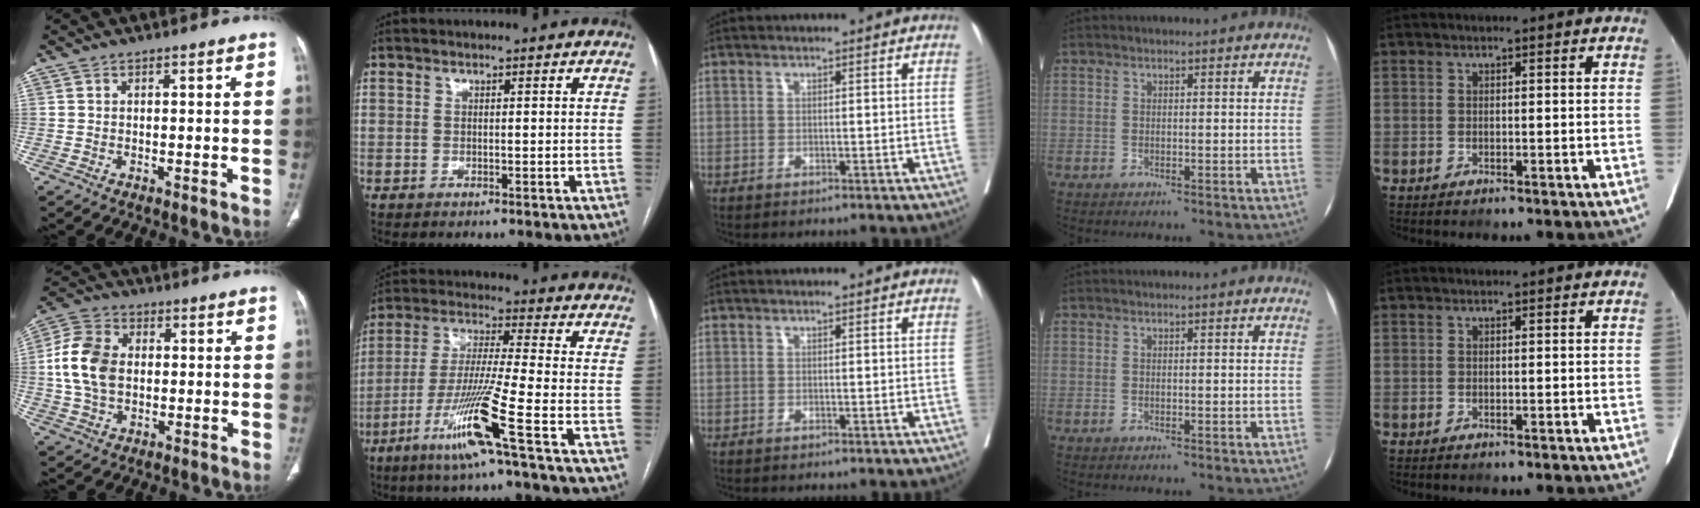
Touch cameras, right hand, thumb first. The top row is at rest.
{"thumb": {"total": 11.5, "force": [0.4, 8.2, 8.0], "torque": [-0.153, 0.016, 0.006]}, "index": {"total": 12.7, "force": [-6.3, -2.0, 10.8], "torque": [-0.213, -0.029, -0.124]}}